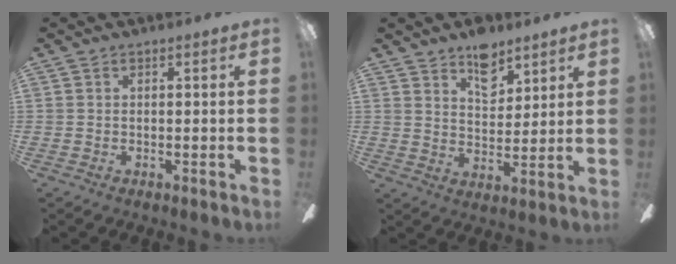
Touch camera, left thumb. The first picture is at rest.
{"total": 9.0, "force": [6.4, 4.9, 3.9], "torque": [-0.047, -0.027, 0.113]}